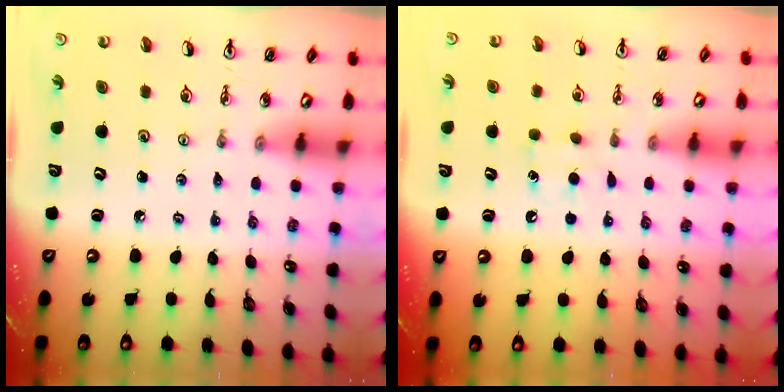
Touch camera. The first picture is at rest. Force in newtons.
{"total": 7.2, "press": 7.2, "slide": 0.9}